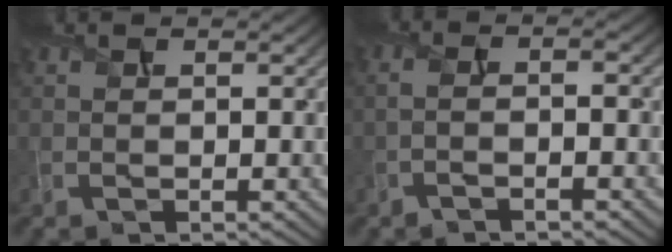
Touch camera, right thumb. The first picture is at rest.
{"total": 2.6, "force": [-1.4, 0.5, 2.2], "torque": [-0.041, 0.005, -0.037]}